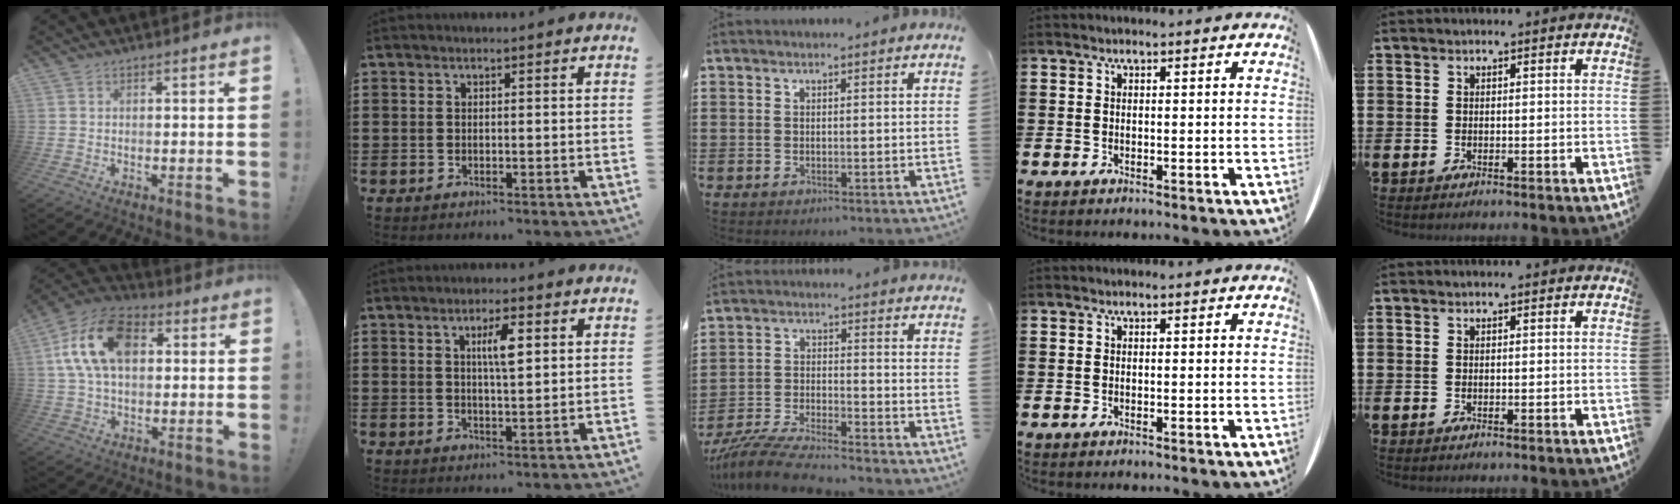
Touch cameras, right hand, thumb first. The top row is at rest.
{"thumb": {"total": 17.8, "force": [4.1, 11.5, 12.9], "torque": [-0.242, 0.010, 0.074]}, "index": {"total": 4.7, "force": [1.5, 1.1, 4.3], "torque": [-0.074, 0.003, 0.018]}, "middle": {"total": 7.7, "force": [-7.3, 0.5, 2.4], "torque": [-0.054, 0.004, -0.143]}}